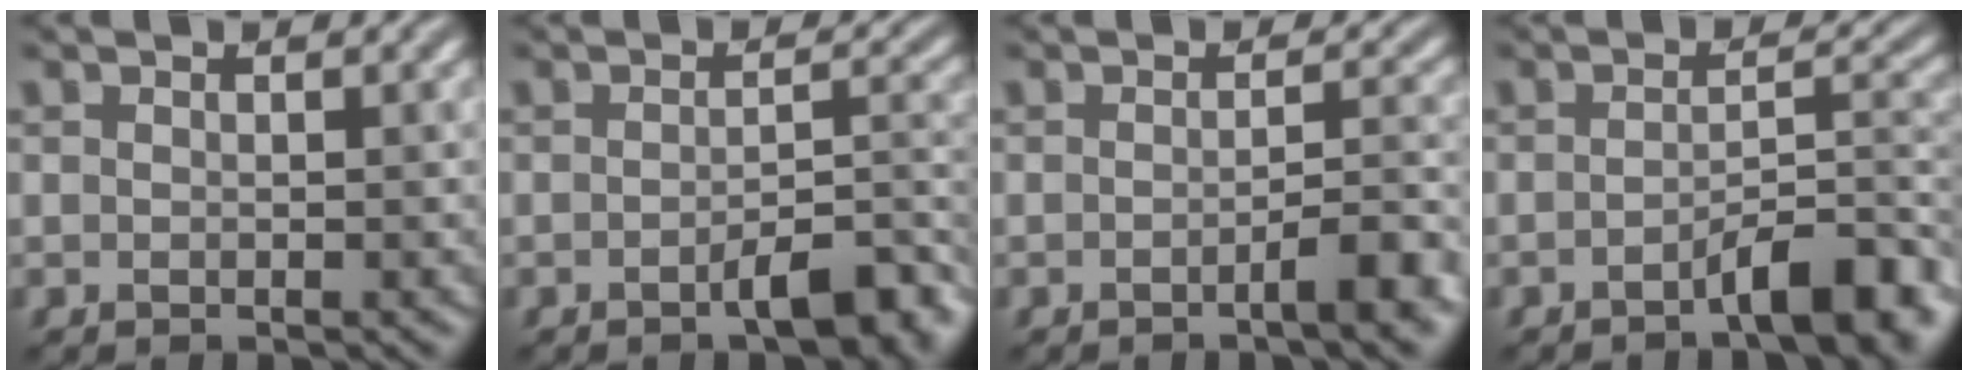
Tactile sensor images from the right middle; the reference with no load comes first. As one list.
[{"total": 4.8, "force": [-2.8, 1.4, 3.6], "torque": [-0.052, 0.005, -0.040]}, {"total": 3.5, "force": [-1.5, 0.8, 3.1], "torque": [-0.037, 0.012, -0.033]}, {"total": 5.3, "force": [-3.2, 1.2, 4.0], "torque": [-0.056, 0.009, -0.049]}]